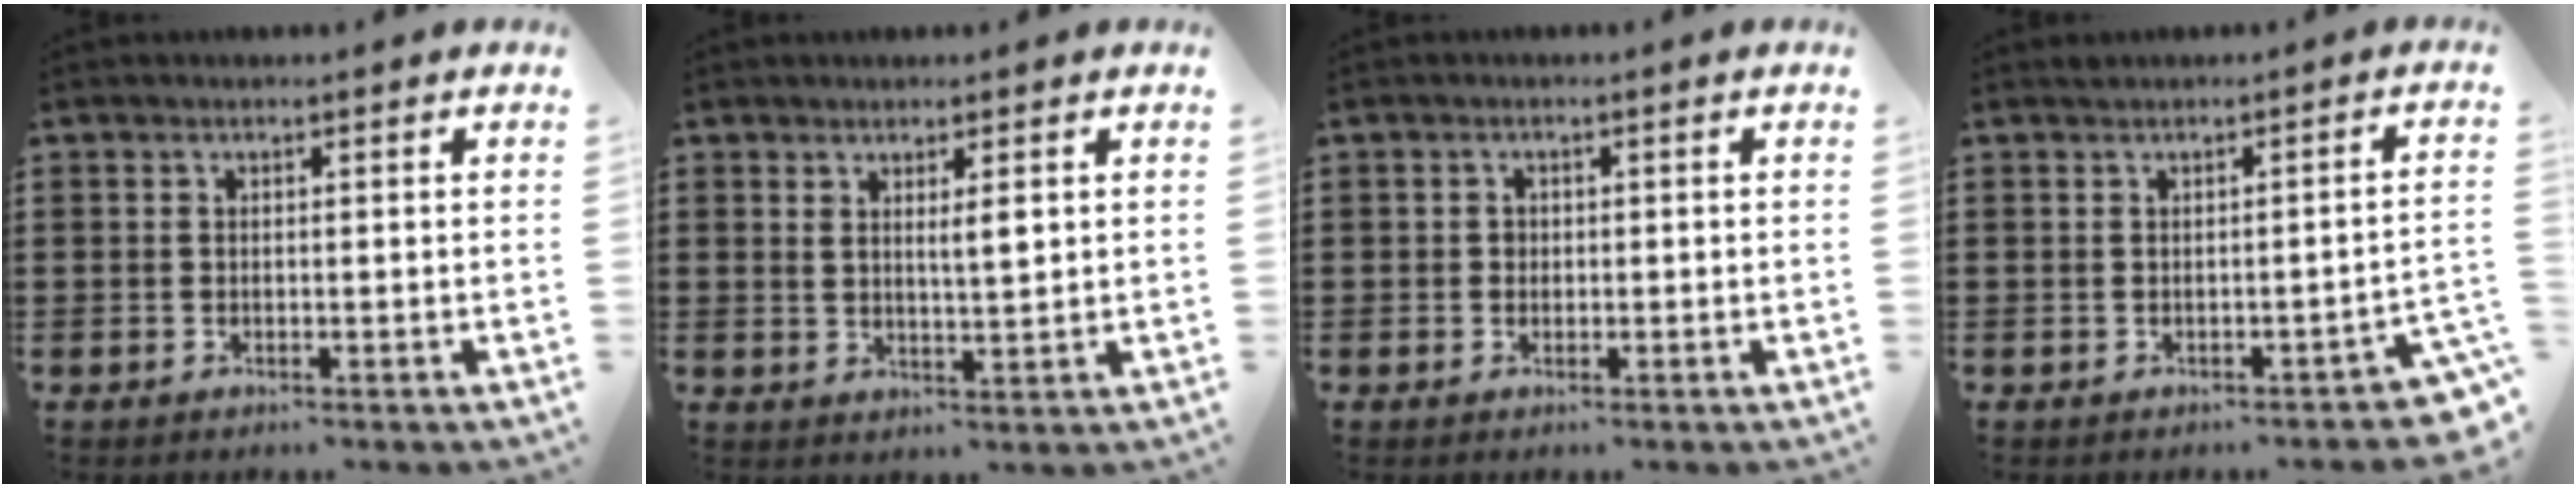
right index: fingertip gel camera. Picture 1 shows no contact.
{"total": 2.7, "force": [1.4, 0.5, 2.2], "torque": [-0.036, 0.000, 0.021]}
{"total": 0.9, "force": [0.0, 0.9, 0.3], "torque": [-0.010, 0.004, 0.000]}
{"total": 1.3, "force": [-0.7, 0.3, 1.0], "torque": [-0.023, -0.002, -0.015]}